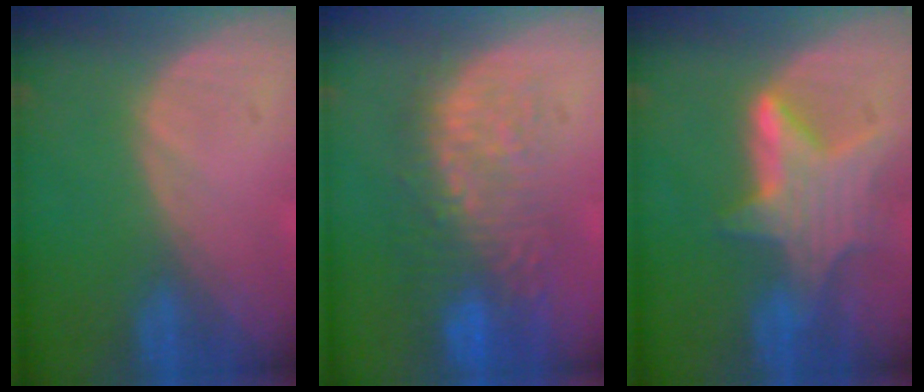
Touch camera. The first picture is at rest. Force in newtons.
{"total": 10.5, "press": 9.2, "slide": 5.1}
{"total": 6.8, "press": 6.6, "slide": 1.6}